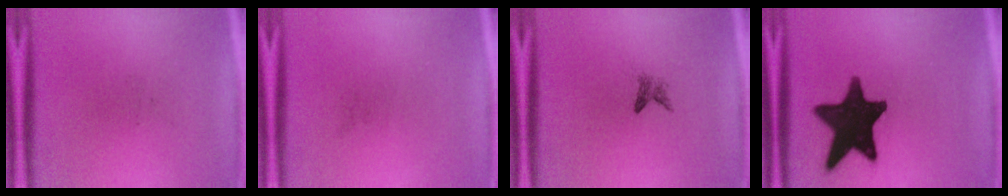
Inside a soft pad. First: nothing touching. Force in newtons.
{"total": 0.0}
{"total": 1.4}
{"total": 16.2}